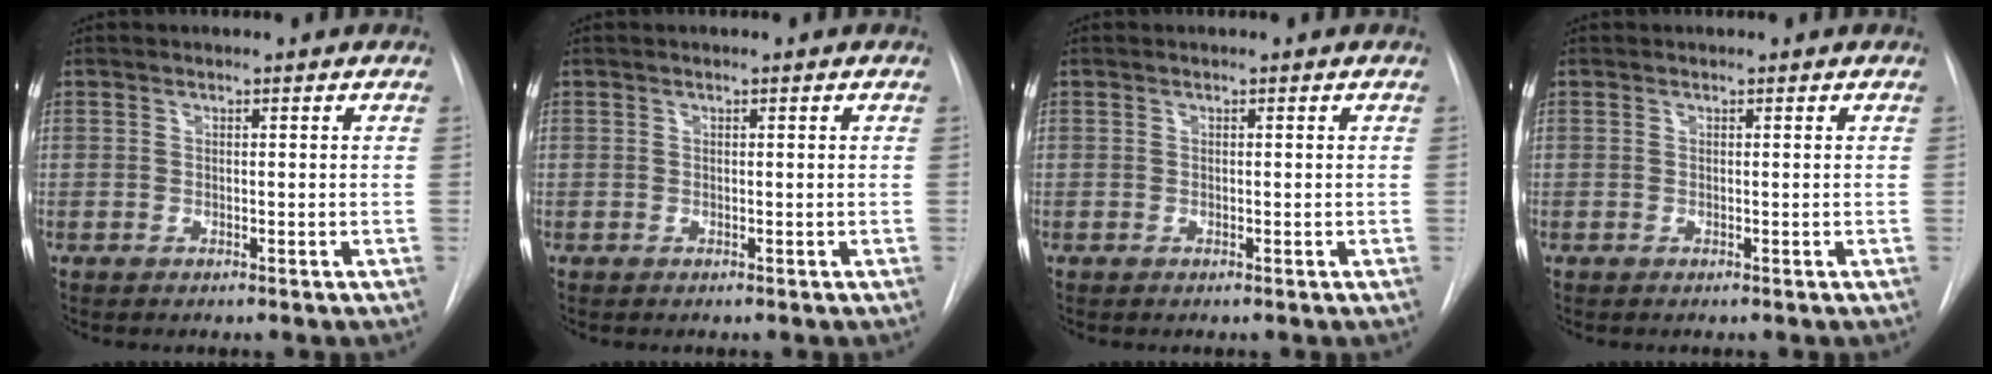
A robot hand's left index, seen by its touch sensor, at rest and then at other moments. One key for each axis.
{"total": 0.0}
{"total": 0.0}
{"total": 0.0}